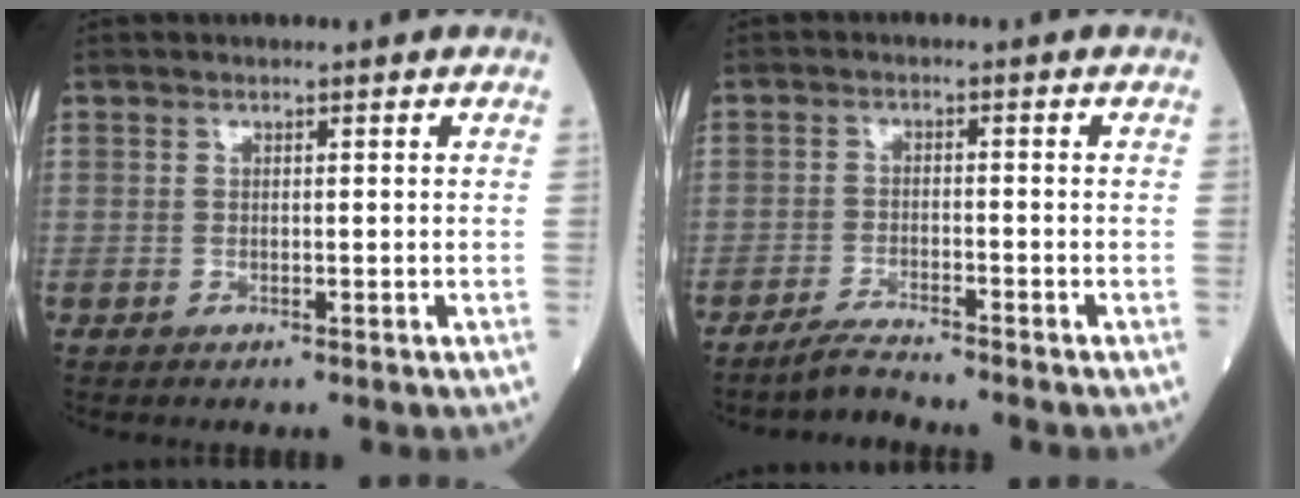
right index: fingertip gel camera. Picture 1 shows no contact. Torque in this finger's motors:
{"motor_torque": [-0.31, -0.24, 0.07, 0.00]}